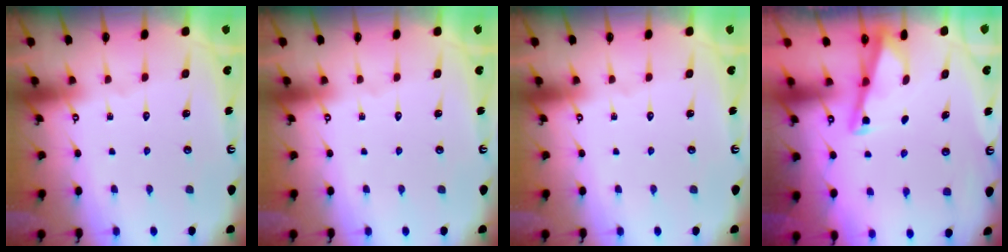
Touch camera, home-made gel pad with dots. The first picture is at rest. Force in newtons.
{"total": 0.0}
{"total": 0.0}
{"total": 2.8, "press": 2.8, "slide": 0.3}